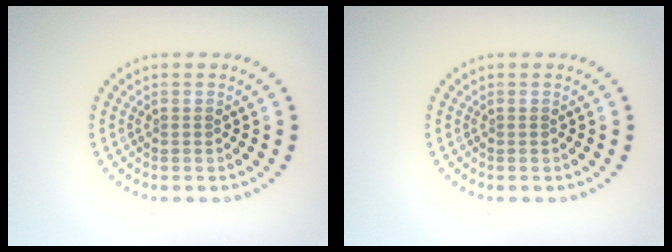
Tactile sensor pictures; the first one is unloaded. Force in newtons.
{"total": 0.0}